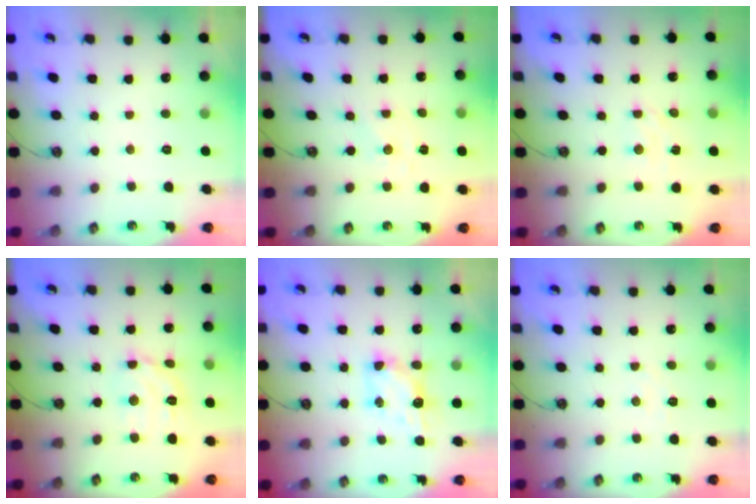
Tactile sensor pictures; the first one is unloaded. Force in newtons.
{"total": 0.0}
{"total": 2.7, "press": 2.7, "slide": 0.4}
{"total": 10.6, "press": 10.5, "slide": 1.5}
{"total": 5.5, "press": 5.5, "slide": 0.1}
{"total": 3.8, "press": 3.8, "slide": 0.5}